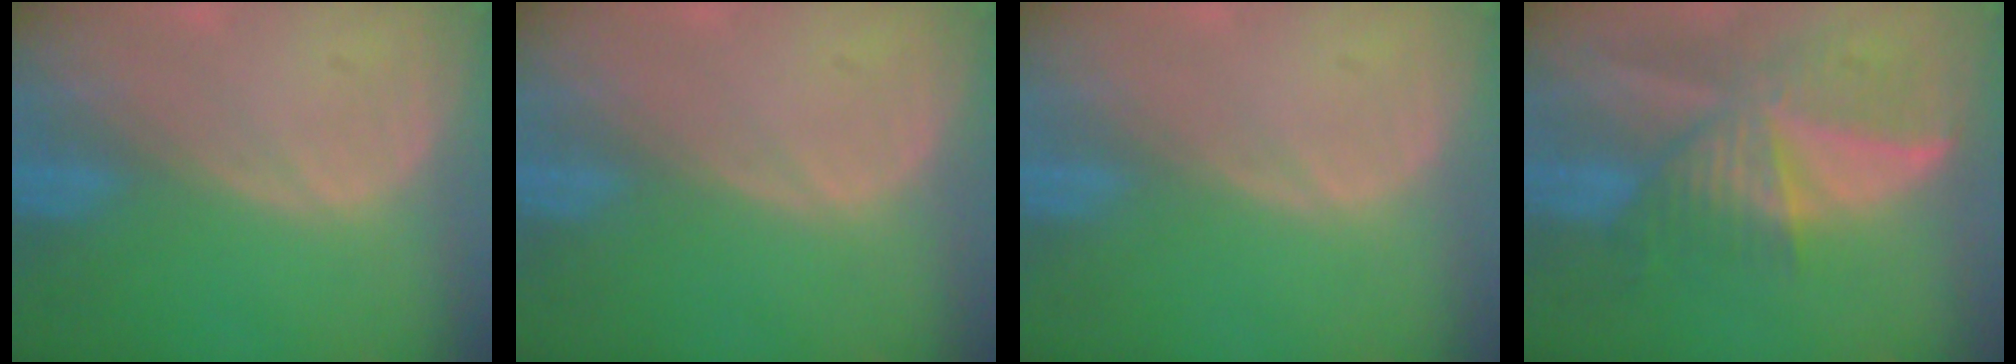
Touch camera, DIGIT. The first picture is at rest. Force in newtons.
{"total": 0.0}
{"total": 0.0}
{"total": 9.8, "press": 8.6, "slide": 4.6}